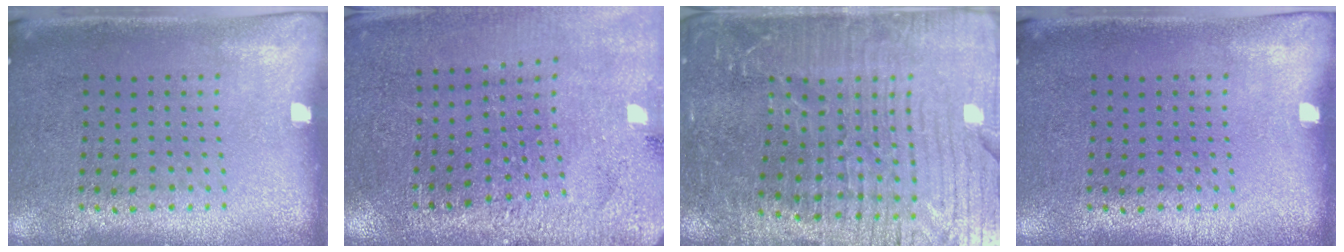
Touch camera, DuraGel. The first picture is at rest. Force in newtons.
{"total": 2.8, "press": 2.8, "slide": 0.2}
{"total": 5.0, "press": 4.7, "slide": 1.7}
{"total": 0.0}